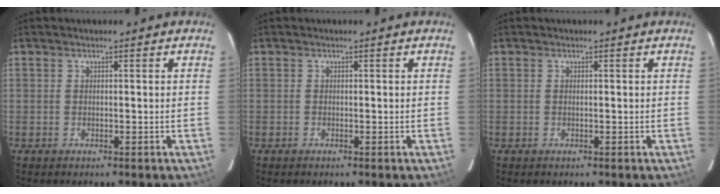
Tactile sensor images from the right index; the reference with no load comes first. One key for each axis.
{"total": 0.0}
{"total": 0.0}